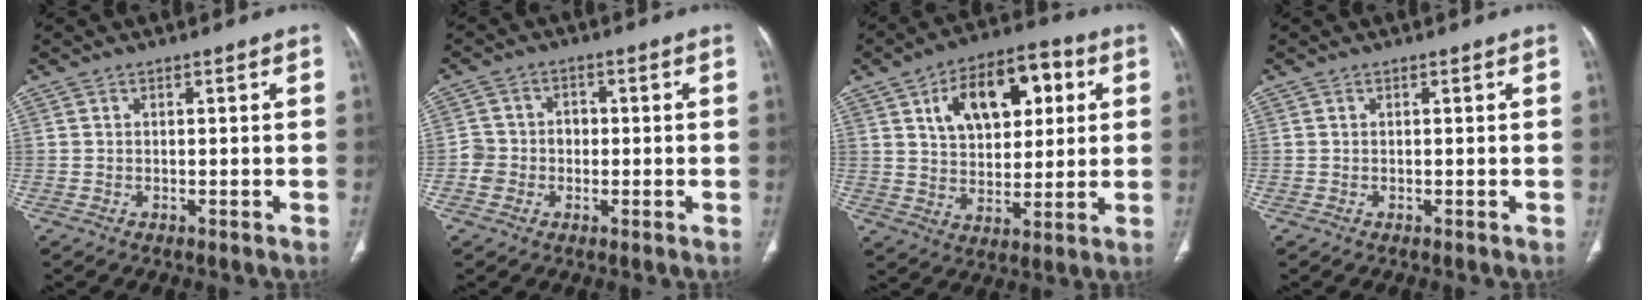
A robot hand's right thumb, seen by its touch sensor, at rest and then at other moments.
{"total": 4.8, "force": [-0.8, 4.5, 1.5], "torque": [0.001, 0.019, -0.021]}
{"total": 16.9, "force": [5.8, 9.7, 12.5], "torque": [-0.155, 0.004, 0.093]}
{"total": 0.0}